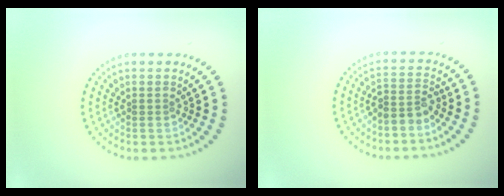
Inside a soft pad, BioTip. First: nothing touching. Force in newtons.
{"total": 2.4, "press": 1.9, "slide": 1.5}